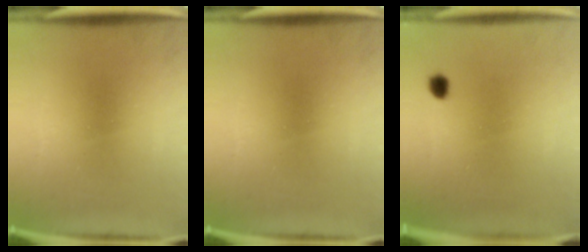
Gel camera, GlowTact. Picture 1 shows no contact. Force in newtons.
{"total": 0.0}
{"total": 1.7}